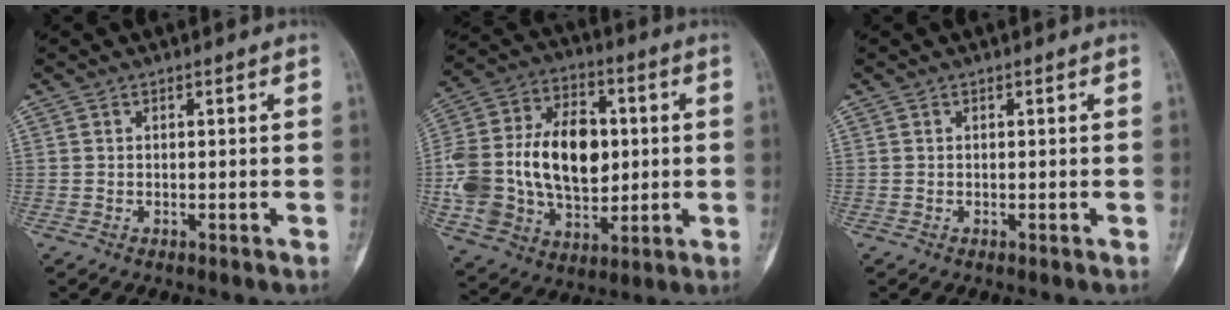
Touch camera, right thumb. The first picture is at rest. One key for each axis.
{"total": 24.5, "fx": 0.6, "fy": 16.3, "fz": 18.3, "tx": -0.343, "ty": 0.013, "tz": 0.026}
{"total": 0.0}